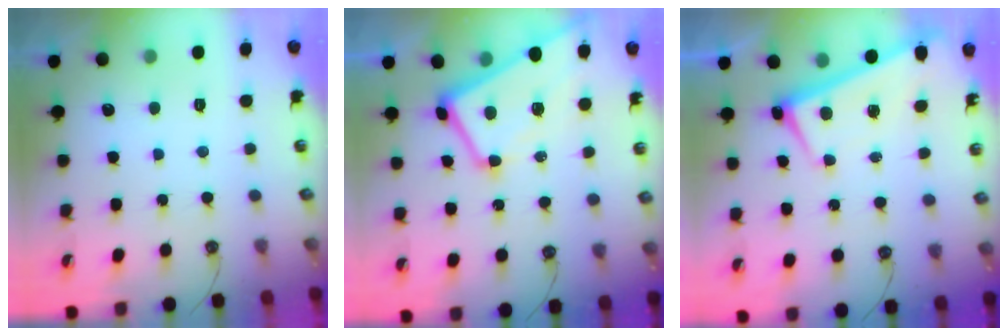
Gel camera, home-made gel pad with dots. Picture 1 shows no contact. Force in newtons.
{"total": 5.0, "press": 4.9, "slide": 1.1}
{"total": 1.3, "press": 1.2, "slide": 0.3}